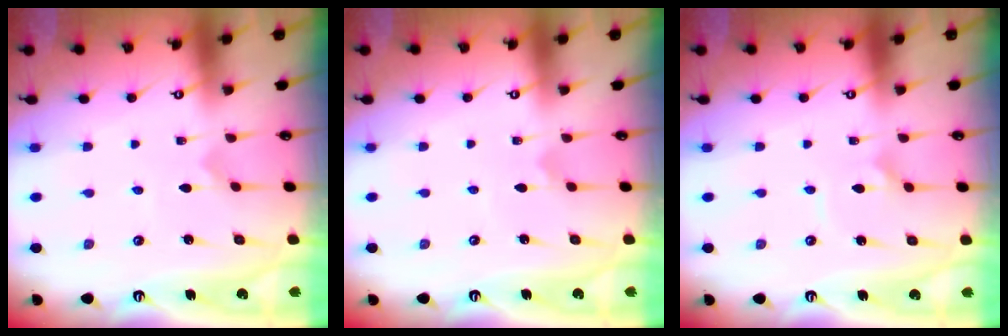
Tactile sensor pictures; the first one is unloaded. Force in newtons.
{"total": 2.0, "press": 2.0, "slide": 0.2}
{"total": 1.9, "press": 1.9, "slide": 0.1}